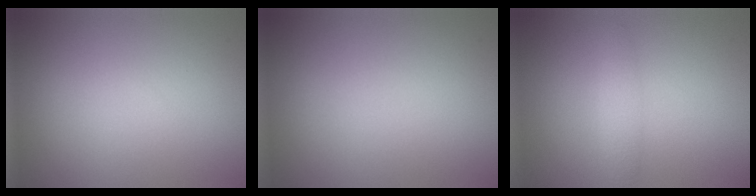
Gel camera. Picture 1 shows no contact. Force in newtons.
{"total": 0.0}
{"total": 1.5, "press": 1.5, "slide": 0.0}